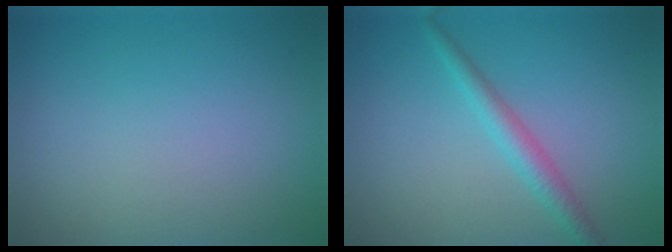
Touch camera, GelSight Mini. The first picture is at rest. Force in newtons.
{"total": 2.3, "press": 2.2, "slide": 0.1}